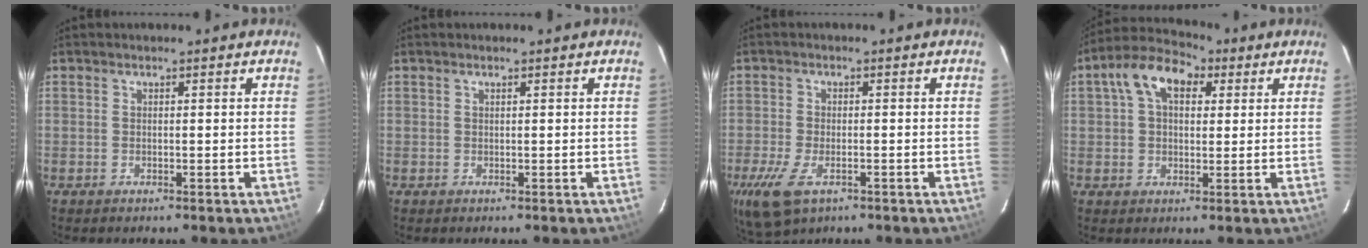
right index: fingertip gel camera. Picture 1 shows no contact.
{"total": 0.0}
{"total": 9.1, "force": [-4.5, 4.6, 6.4], "torque": [-0.153, -0.029, -0.082]}
{"total": 9.8, "force": [3.5, 6.3, 6.7], "torque": [-0.127, 0.041, 0.052]}